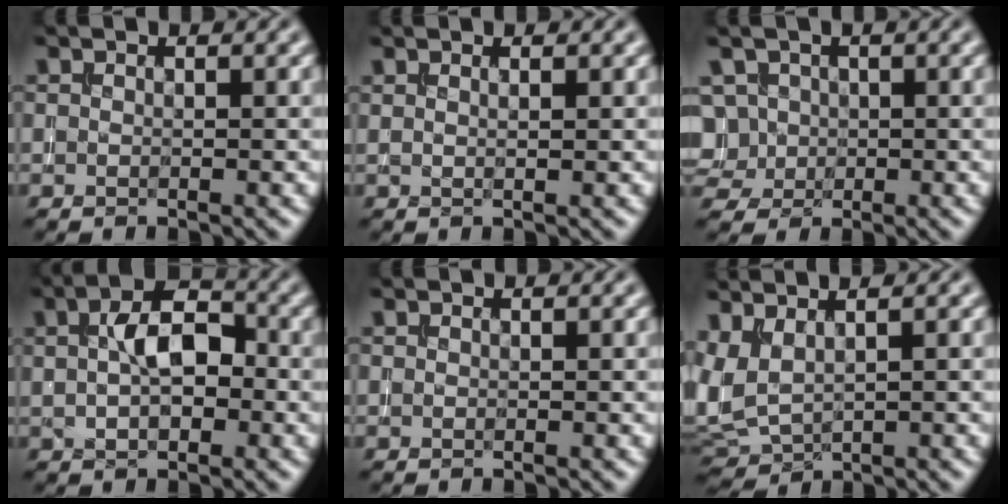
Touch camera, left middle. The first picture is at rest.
{"total": 1.5, "force": [0.8, 0.7, 1.1], "torque": [0.000, 0.002, -0.003]}
{"total": 4.1, "force": [0.6, 3.7, 1.5], "torque": [-0.038, 0.024, 0.011]}
{"total": 4.7, "force": [0.6, 2.6, 3.9], "torque": [-0.063, 0.011, 0.002]}
{"total": 0.0}
{"total": 3.9, "force": [1.7, 1.8, 3.0], "torque": [-0.082, 0.013, 0.037]}